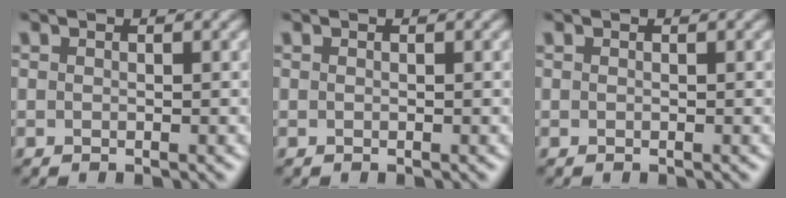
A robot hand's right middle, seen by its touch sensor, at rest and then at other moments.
{"total": 0.0}
{"total": 0.0}